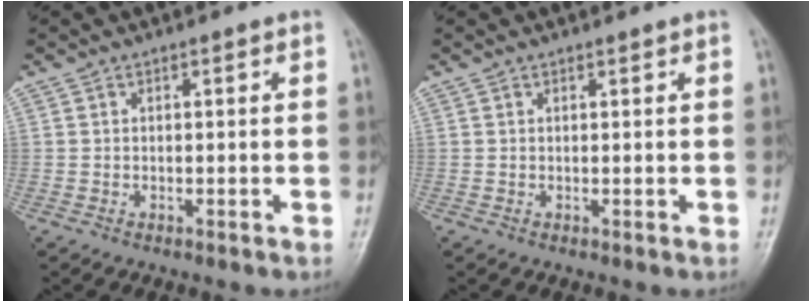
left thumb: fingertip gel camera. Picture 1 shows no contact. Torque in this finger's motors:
{"motor_torque": [0.01, 0.03, -0.10, 0.00, 0.00]}